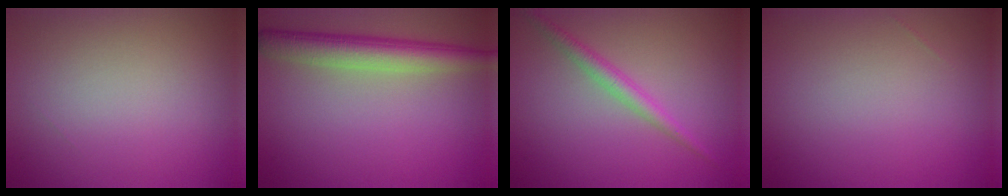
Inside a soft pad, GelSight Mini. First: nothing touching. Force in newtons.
{"total": 4.9, "press": 4.9, "slide": 0.3}
{"total": 2.1, "press": 2.1, "slide": 0.1}
{"total": 0.0}